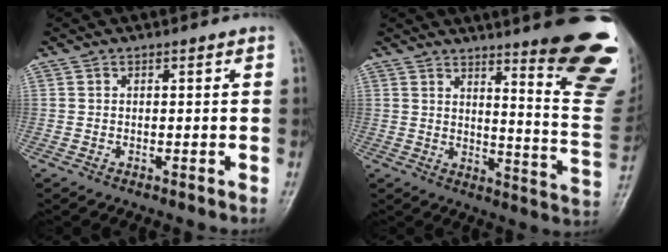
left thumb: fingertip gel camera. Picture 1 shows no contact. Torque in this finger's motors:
{"motor_torque": [3.12, 1.37, 1.45, -1.32, 0.38]}